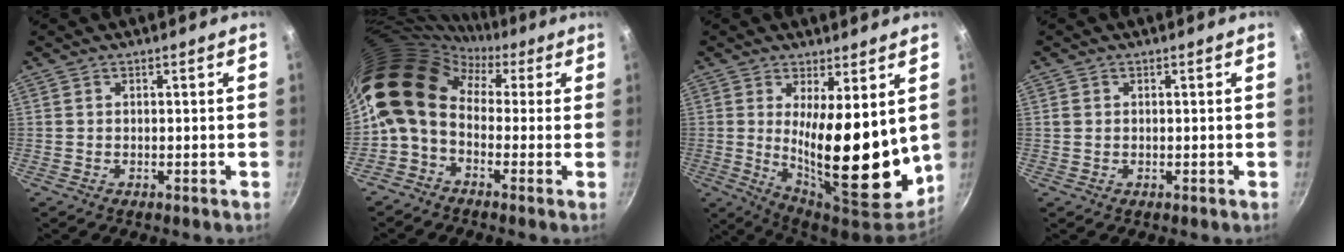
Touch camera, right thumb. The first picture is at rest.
{"total": 15.6, "force": [1.7, 11.4, 10.5], "torque": [-0.182, 0.032, 0.003]}
{"total": 18.3, "force": [2.2, 6.5, 17.0], "torque": [-0.220, -0.047, 0.047]}
{"total": 1.2, "force": [0.3, 1.1, 0.5], "torque": [-0.008, 0.003, 0.004]}